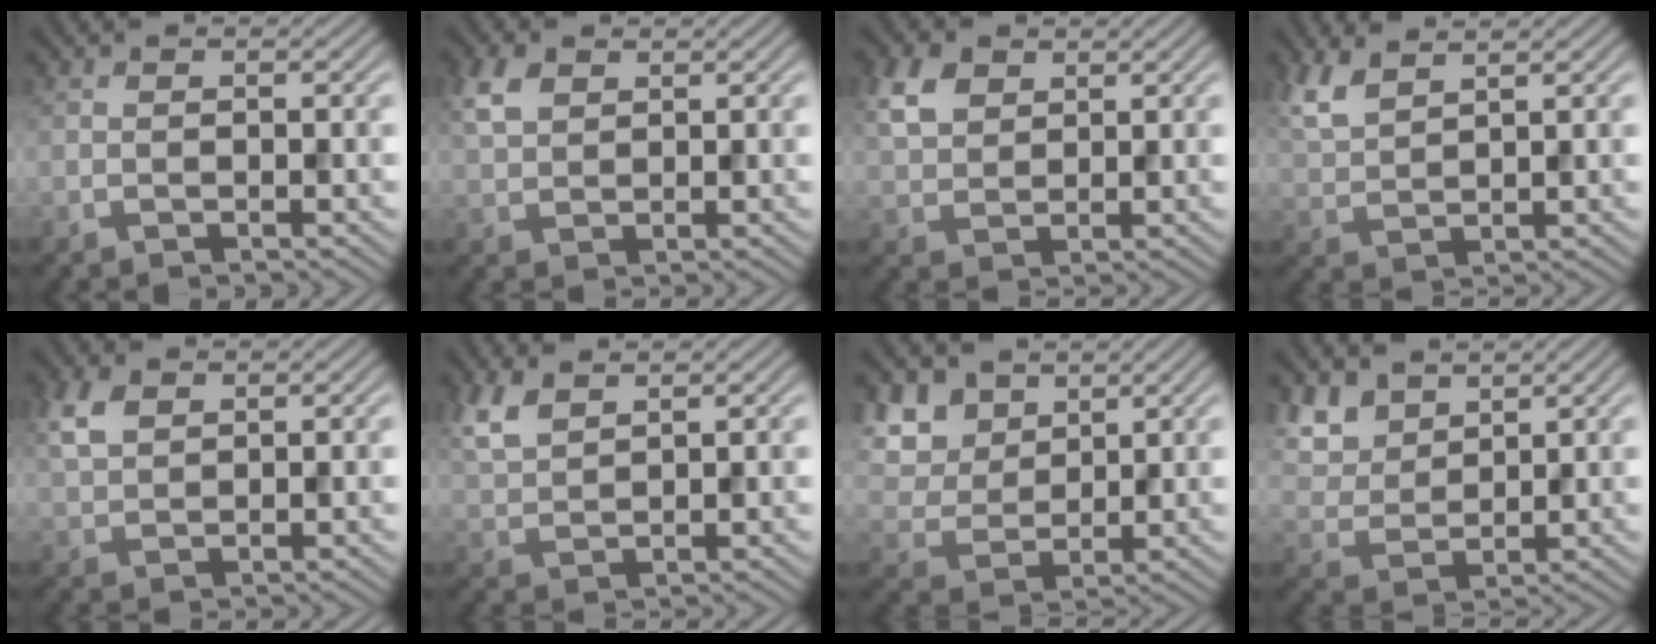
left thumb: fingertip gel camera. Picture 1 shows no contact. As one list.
[{"total": 3.8, "force": [1.9, 2.4, 2.3], "torque": [-0.062, 0.008, 0.038]}, {"total": 5.1, "force": [2.5, 3.4, 2.9], "torque": [-0.074, 0.008, 0.051]}, {"total": 4.7, "force": [3.4, 1.5, 2.9], "torque": [-0.083, 0.007, 0.076]}, {"total": 4.2, "force": [2.1, 2.4, 2.7], "torque": [-0.073, 0.008, 0.044]}, {"total": 4.8, "force": [3.2, 2.0, 3.1], "torque": [-0.086, 0.007, 0.071]}, {"total": 7.4, "force": [4.2, 5.0, 3.6], "torque": [-0.115, -0.001, 0.077]}, {"total": 6.4, "force": [4.4, 3.7, 2.9], "torque": [-0.088, -0.007, 0.093]}]